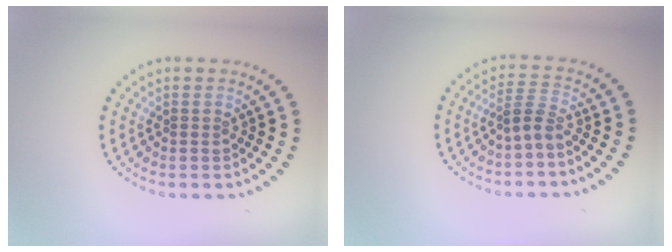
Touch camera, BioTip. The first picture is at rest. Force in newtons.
{"total": 1.9, "press": 1.4, "slide": 1.3}